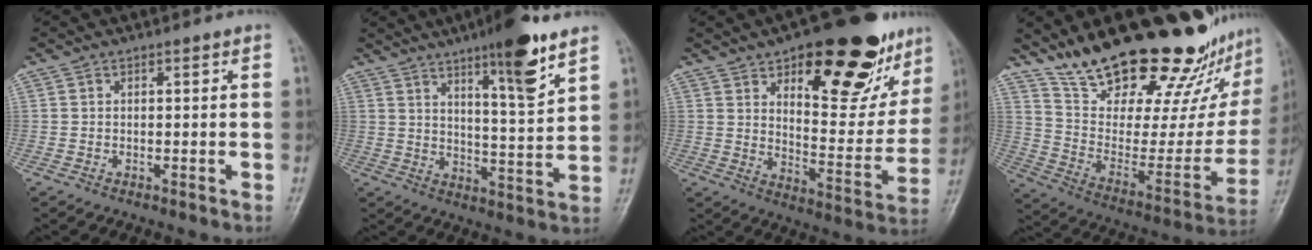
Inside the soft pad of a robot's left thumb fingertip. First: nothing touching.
{"total": 12.6, "force": [8.0, 1.9, 9.6], "torque": [-0.135, -0.051, 0.124]}
{"total": 25.4, "force": [14.5, 10.5, 17.9], "torque": [-0.186, -0.055, 0.210]}
{"total": 32.2, "force": [23.8, 10.2, 19.2], "torque": [-0.259, -0.104, 0.363]}